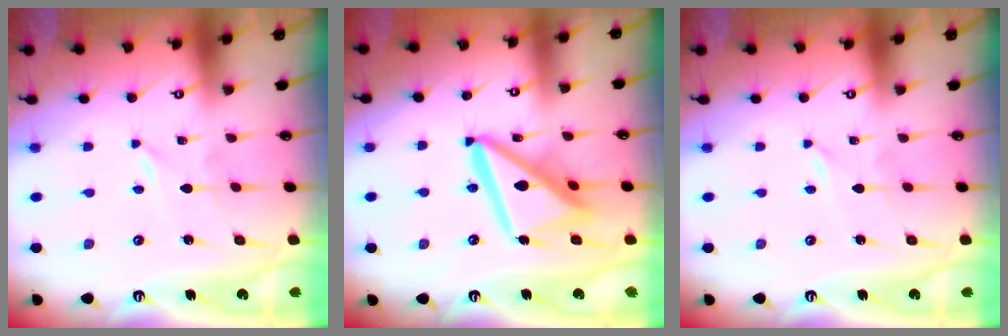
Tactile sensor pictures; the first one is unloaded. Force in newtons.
{"total": 16.2, "press": 16.1, "slide": 1.8}
{"total": 0.0}